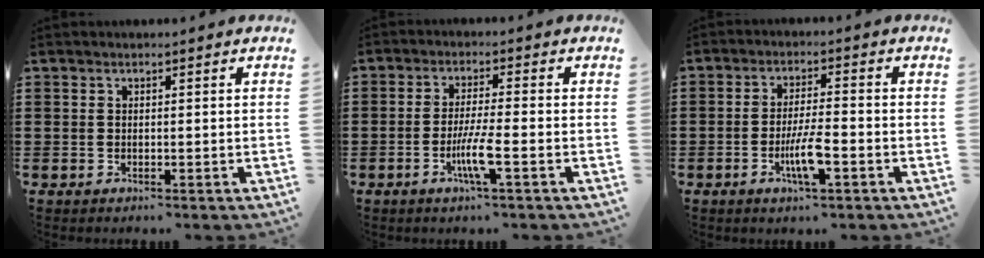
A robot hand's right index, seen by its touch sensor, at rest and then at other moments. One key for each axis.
{"total": 5.7, "fx": -2.2, "fy": 0.2, "fz": 5.2, "tx": -0.107, "ty": -0.019, "tz": -0.043}
{"total": 5.9, "fx": -2.3, "fy": 1.1, "fz": 5.3, "tx": -0.107, "ty": -0.008, "tz": -0.043}